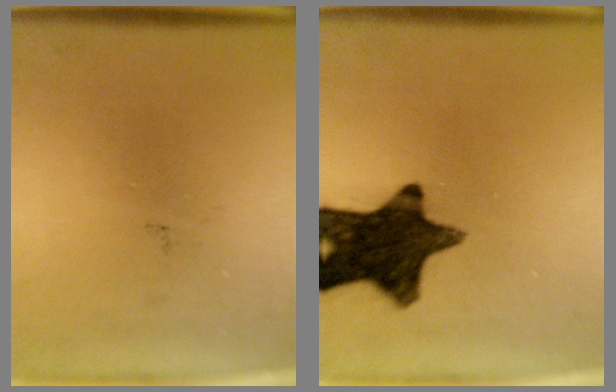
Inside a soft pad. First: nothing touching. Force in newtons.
{"total": 14.8}